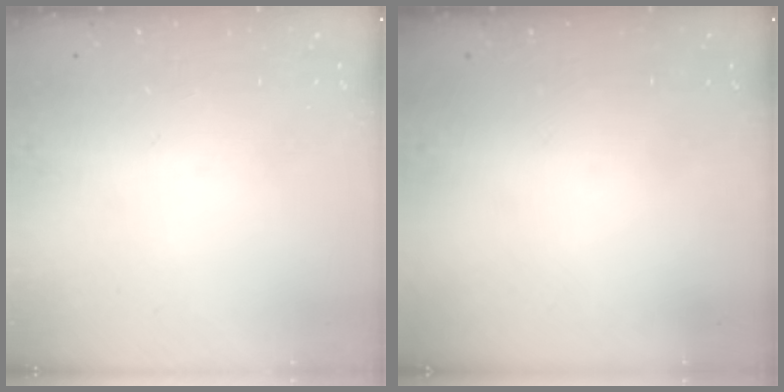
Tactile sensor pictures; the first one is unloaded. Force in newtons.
{"total": 0.0}